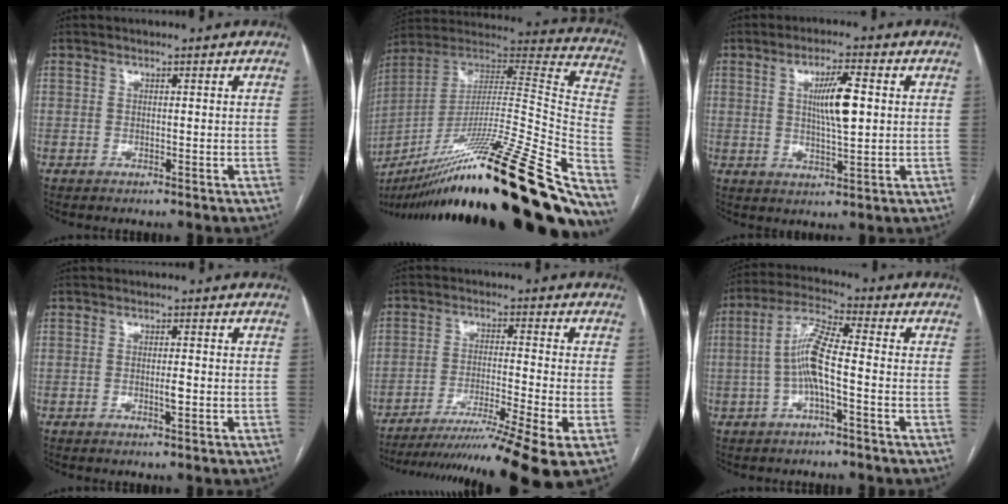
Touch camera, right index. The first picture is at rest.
{"total": 44.3, "force": [-31.8, 3.0, 30.7], "torque": [-0.398, -0.066, -0.484]}
{"total": 7.1, "force": [1.2, 1.0, 6.9], "torque": [-0.121, 0.003, 0.023]}
{"total": 1.6, "force": [-0.3, 0.2, 1.5], "torque": [-0.027, 0.000, -0.003]}
{"total": 15.2, "force": [-11.5, -2.0, 9.7], "torque": [-0.148, -0.029, -0.189]}
{"total": 7.9, "force": [-1.4, 1.0, 7.7], "torque": [-0.159, 0.017, -0.031]}